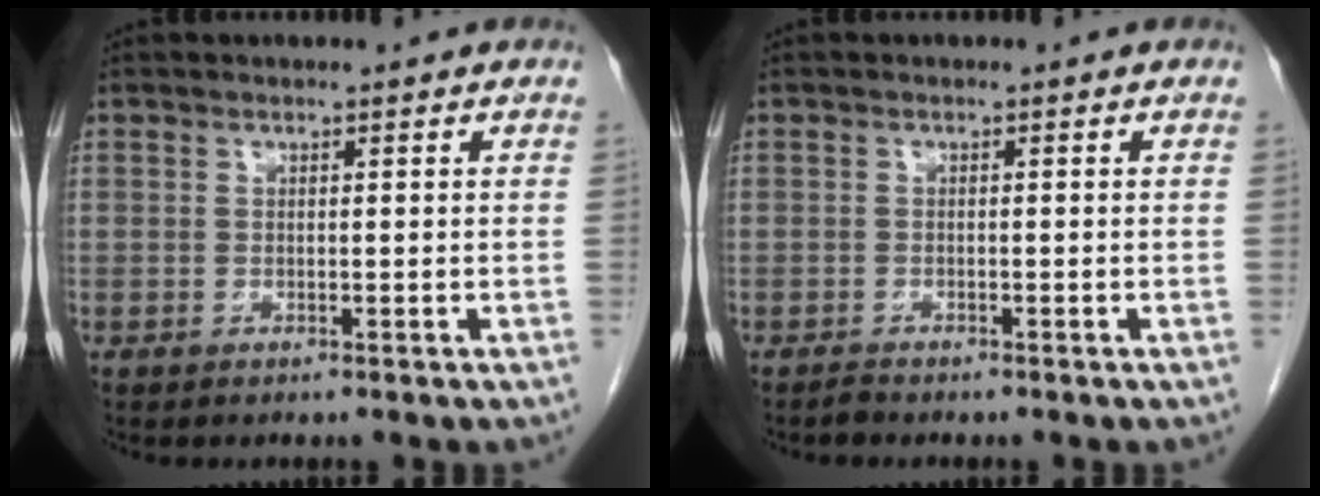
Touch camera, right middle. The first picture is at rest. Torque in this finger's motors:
{"motor_torque": [0.15, -0.03, 0.04, 0.00]}